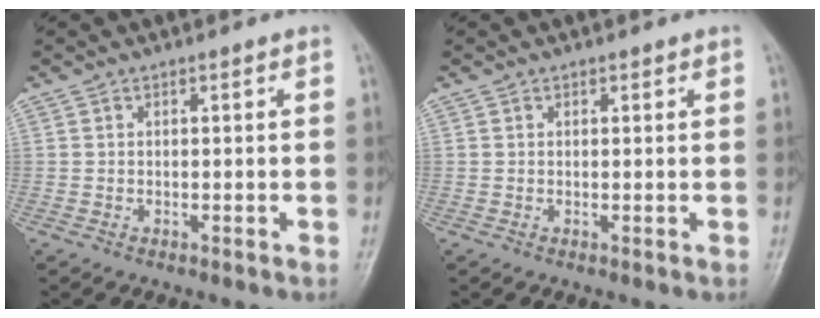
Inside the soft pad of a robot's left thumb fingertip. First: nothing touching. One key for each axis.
{"total": 0.6, "fx": 0.4, "fy": 0.4, "fz": 0.2, "tx": 0.002, "ty": -0.002, "tz": 0.003}